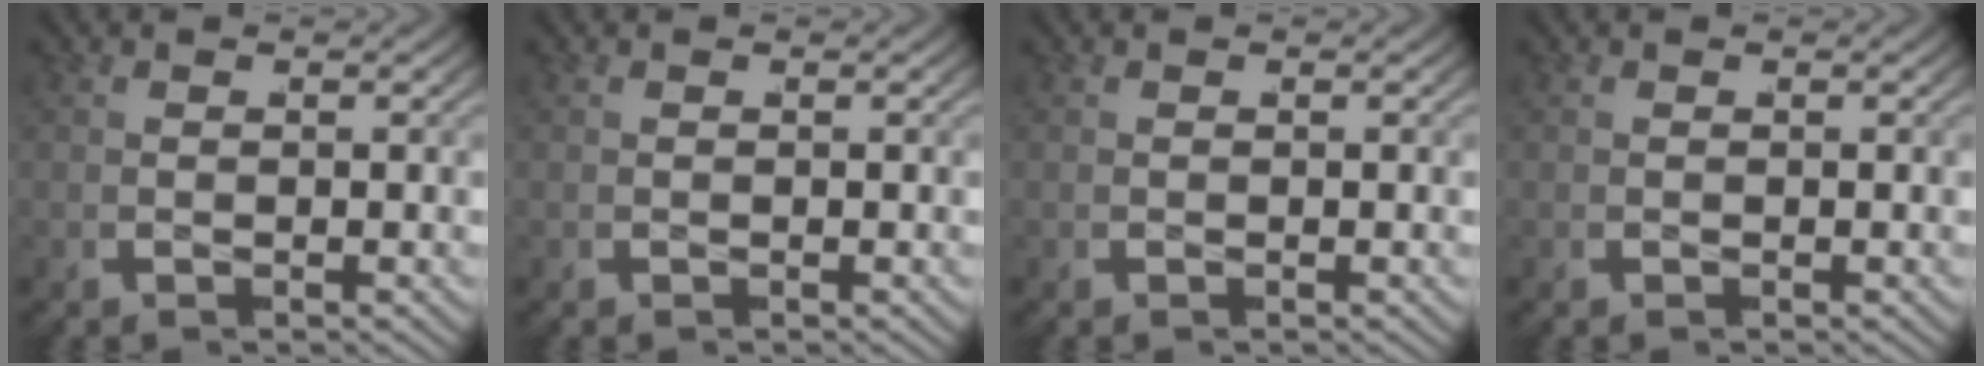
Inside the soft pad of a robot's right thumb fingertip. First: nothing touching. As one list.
[{"total": 0.0}, {"total": 0.0}, {"total": 0.0}]